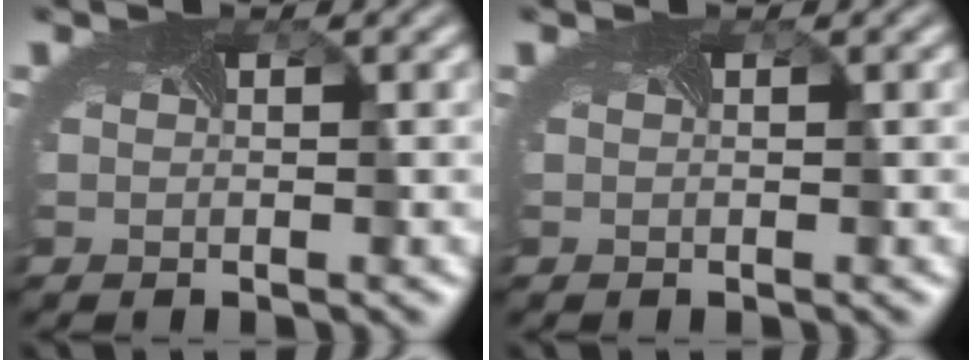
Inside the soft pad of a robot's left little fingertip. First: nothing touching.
{"total": 0.0}